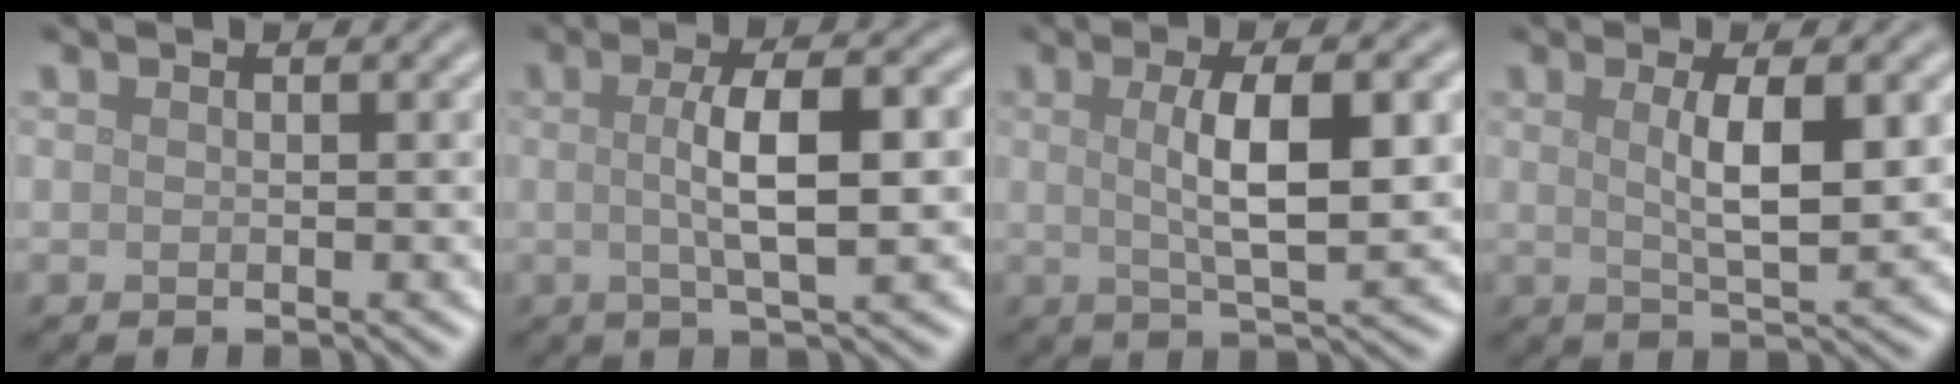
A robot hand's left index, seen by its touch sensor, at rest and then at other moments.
{"total": 5.7, "force": [0.3, 1.5, 5.5], "torque": [-0.091, 0.009, 0.004]}
{"total": 6.5, "force": [0.9, 1.7, 6.2], "torque": [-0.099, 0.006, 0.016]}
{"total": 5.0, "force": [0.9, 1.2, 4.7], "torque": [-0.079, 0.000, 0.018]}